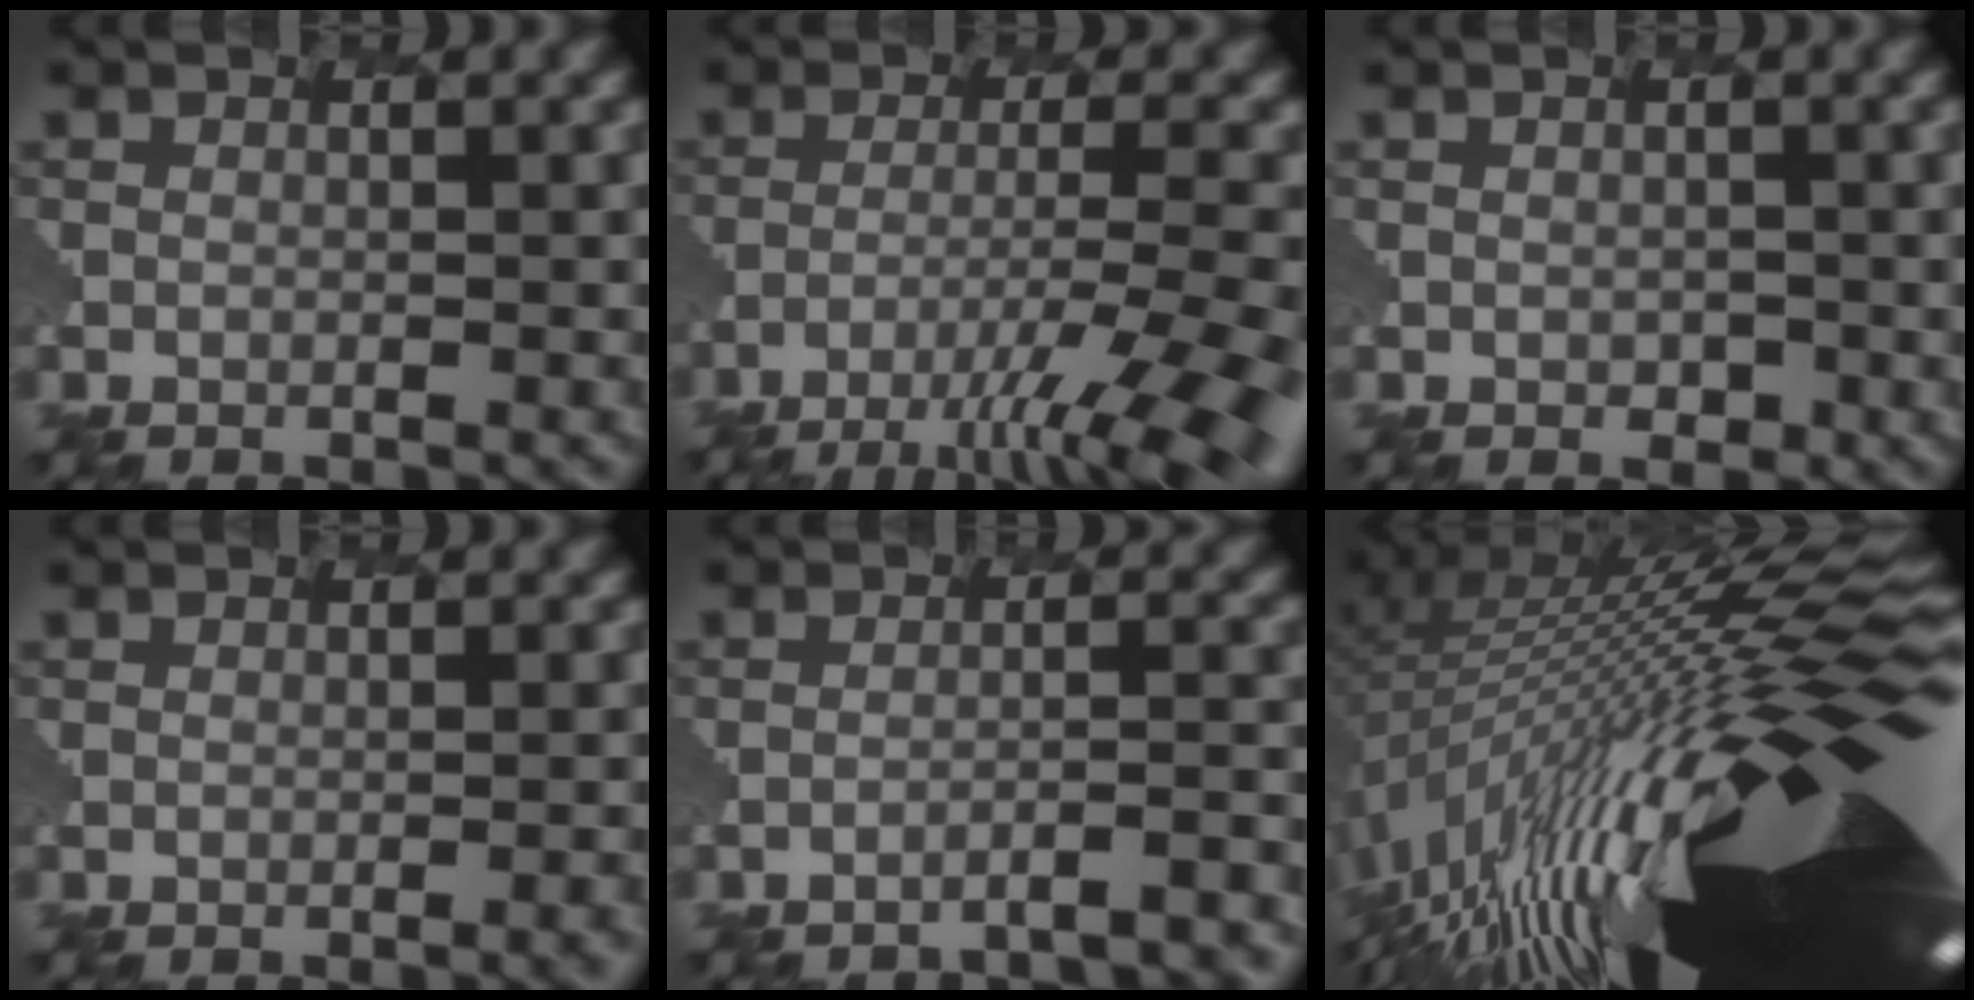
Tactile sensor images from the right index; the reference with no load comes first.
{"total": 10.2, "force": [-6.9, 1.4, 7.4], "torque": [-0.138, -0.017, -0.097]}
{"total": 0.6, "force": [0.1, 0.5, -0.3], "torque": [-0.013, -0.013, 0.004]}
{"total": 2.3, "force": [-1.0, 0.8, 1.9], "torque": [-0.014, 0.004, -0.005]}
{"total": 4.5, "force": [-3.9, 0.4, 2.2], "torque": [-0.030, 0.011, -0.050]}
{"total": 19.2, "force": [-0.8, 4.3, 18.7], "torque": [-0.312, -0.006, -0.018]}